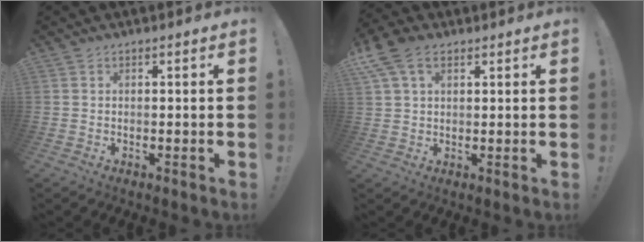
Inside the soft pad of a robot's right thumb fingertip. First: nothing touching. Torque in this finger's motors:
{"motor_torque": [0.59, 0.73, 0.18, 0.09, 0.33]}